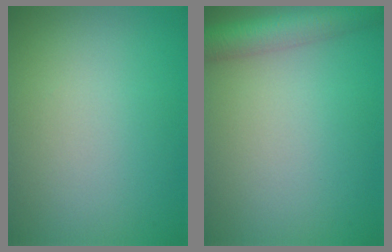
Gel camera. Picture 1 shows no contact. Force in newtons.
{"total": 4.2, "press": 4.2, "slide": 0.2}